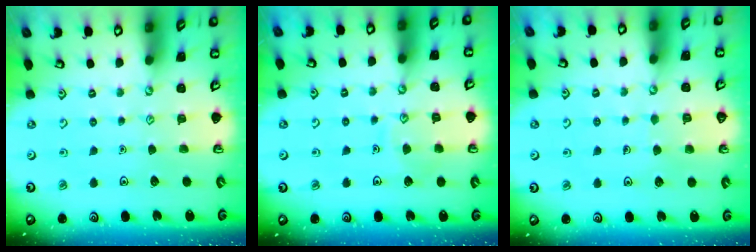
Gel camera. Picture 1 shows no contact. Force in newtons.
{"total": 7.1, "press": 7.1, "slide": 0.6}
{"total": 4.8, "press": 4.8, "slide": 0.3}